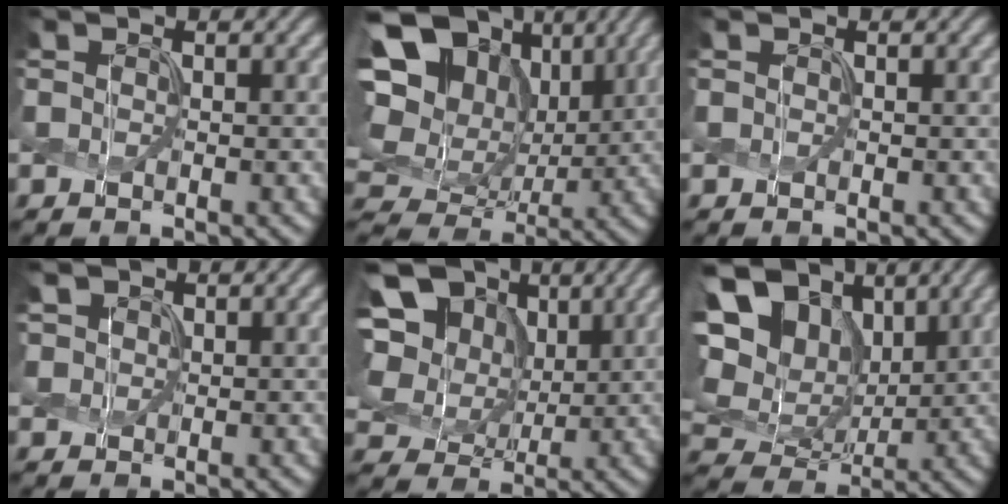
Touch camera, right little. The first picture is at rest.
{"total": 18.2, "force": [6.8, 13.3, 10.5], "torque": [-0.247, 0.042, 0.124]}
{"total": 0.0}
{"total": 1.7, "force": [1.2, 1.2, 0.5], "torque": [-0.018, 0.005, 0.027]}
{"total": 14.7, "force": [4.8, 11.3, 8.0], "torque": [-0.176, 0.029, 0.085]}
{"total": 15.7, "force": [7.2, 10.5, 9.2], "torque": [-0.206, 0.033, 0.122]}